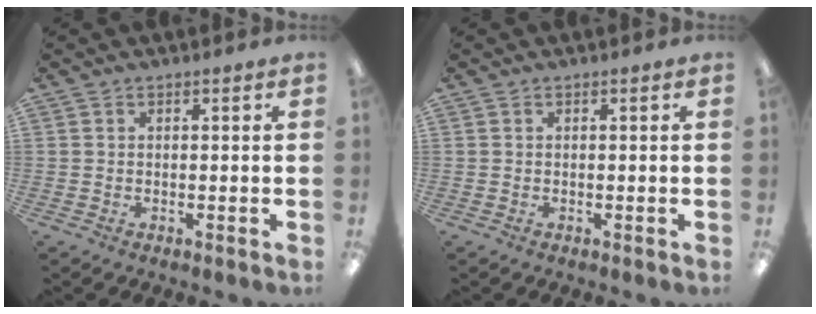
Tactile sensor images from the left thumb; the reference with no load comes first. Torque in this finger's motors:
{"motor_torque": [0.00, 0.00, 0.00, 0.00, 0.00]}